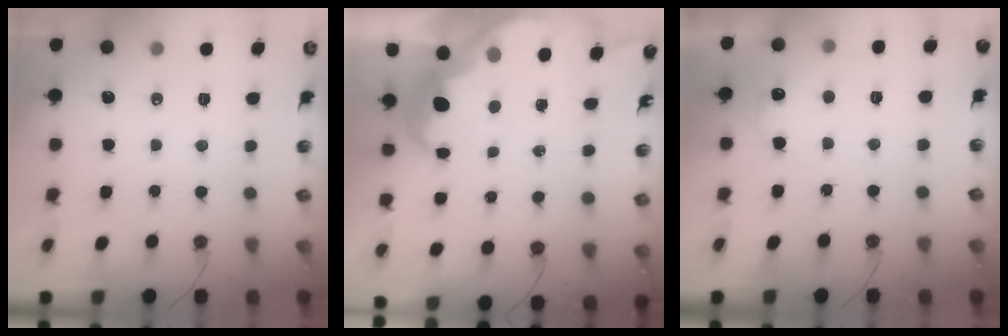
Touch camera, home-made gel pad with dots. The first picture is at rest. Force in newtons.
{"total": 6.2, "press": 6.2, "slide": 0.5}
{"total": 7.0, "press": 7.0, "slide": 0.4}